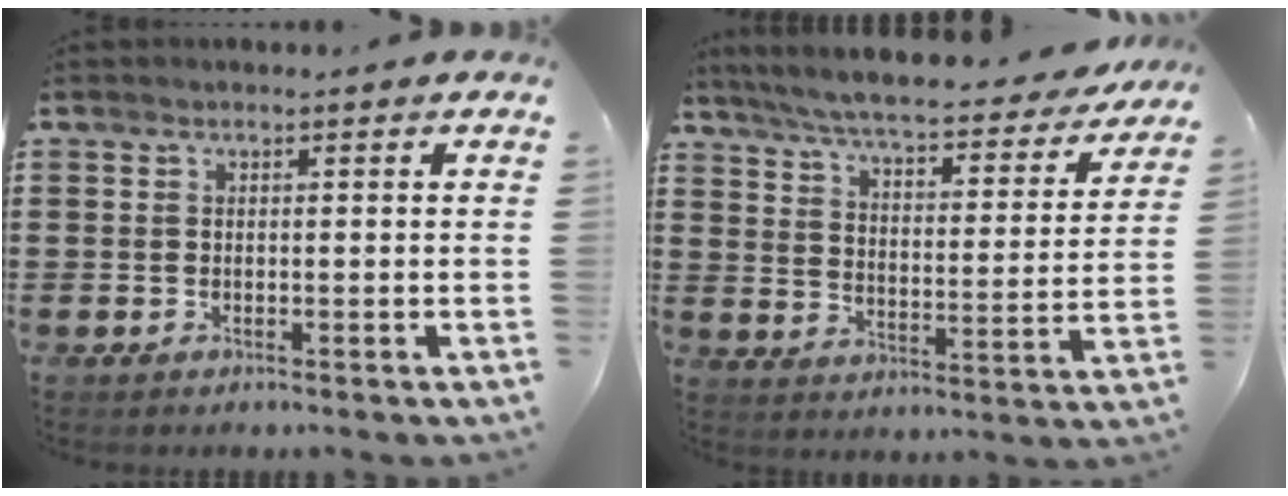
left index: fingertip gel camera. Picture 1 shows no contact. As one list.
[{"total": 6.2, "force": [5.7, 0.2, 2.5], "torque": [-0.075, -0.038, 0.094]}]